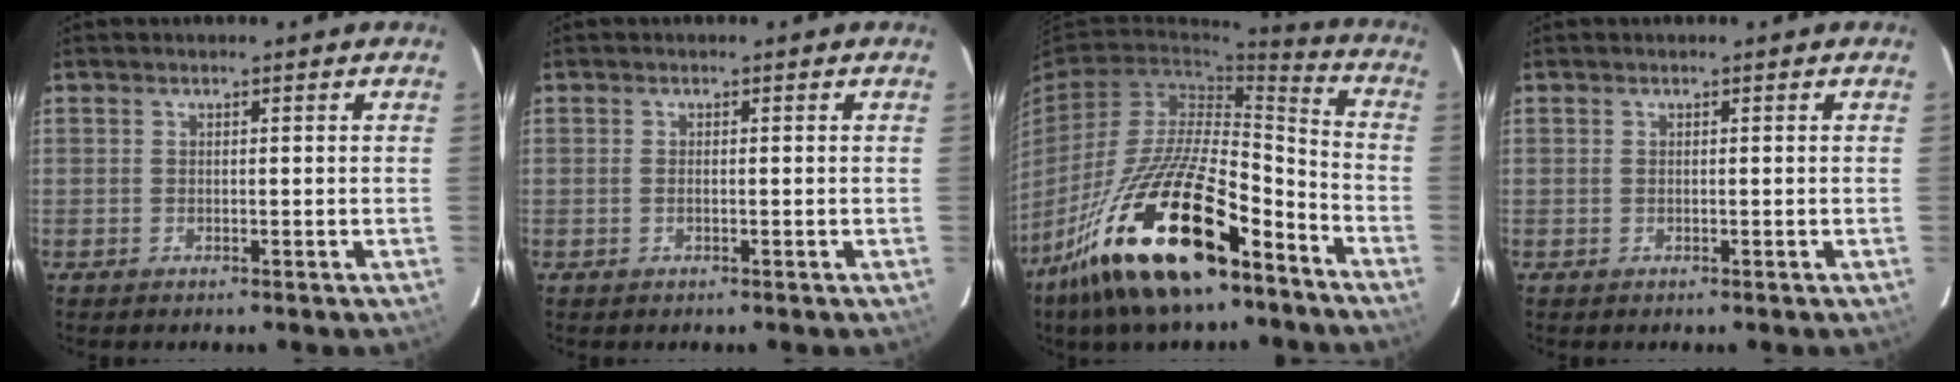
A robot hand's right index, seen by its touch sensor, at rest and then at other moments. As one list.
[{"total": 0.6, "force": [-0.2, 0.1, 0.6], "torque": [-0.013, 0.001, -0.004]}, {"total": 24.3, "force": [-15.4, 8.0, 17.1], "torque": [-0.323, -0.016, -0.269]}, {"total": 0.0}]